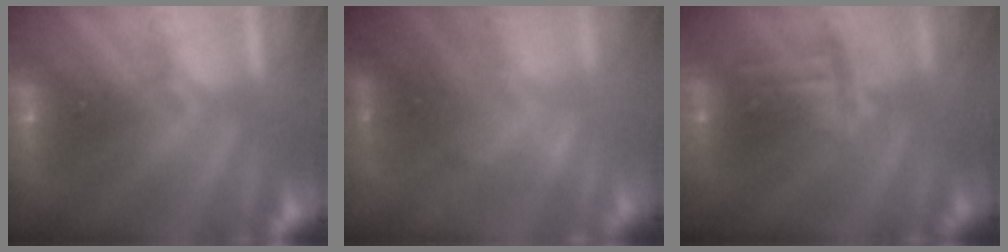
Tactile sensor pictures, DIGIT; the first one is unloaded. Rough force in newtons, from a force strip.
{"total": 1.5}
{"total": 2.8}